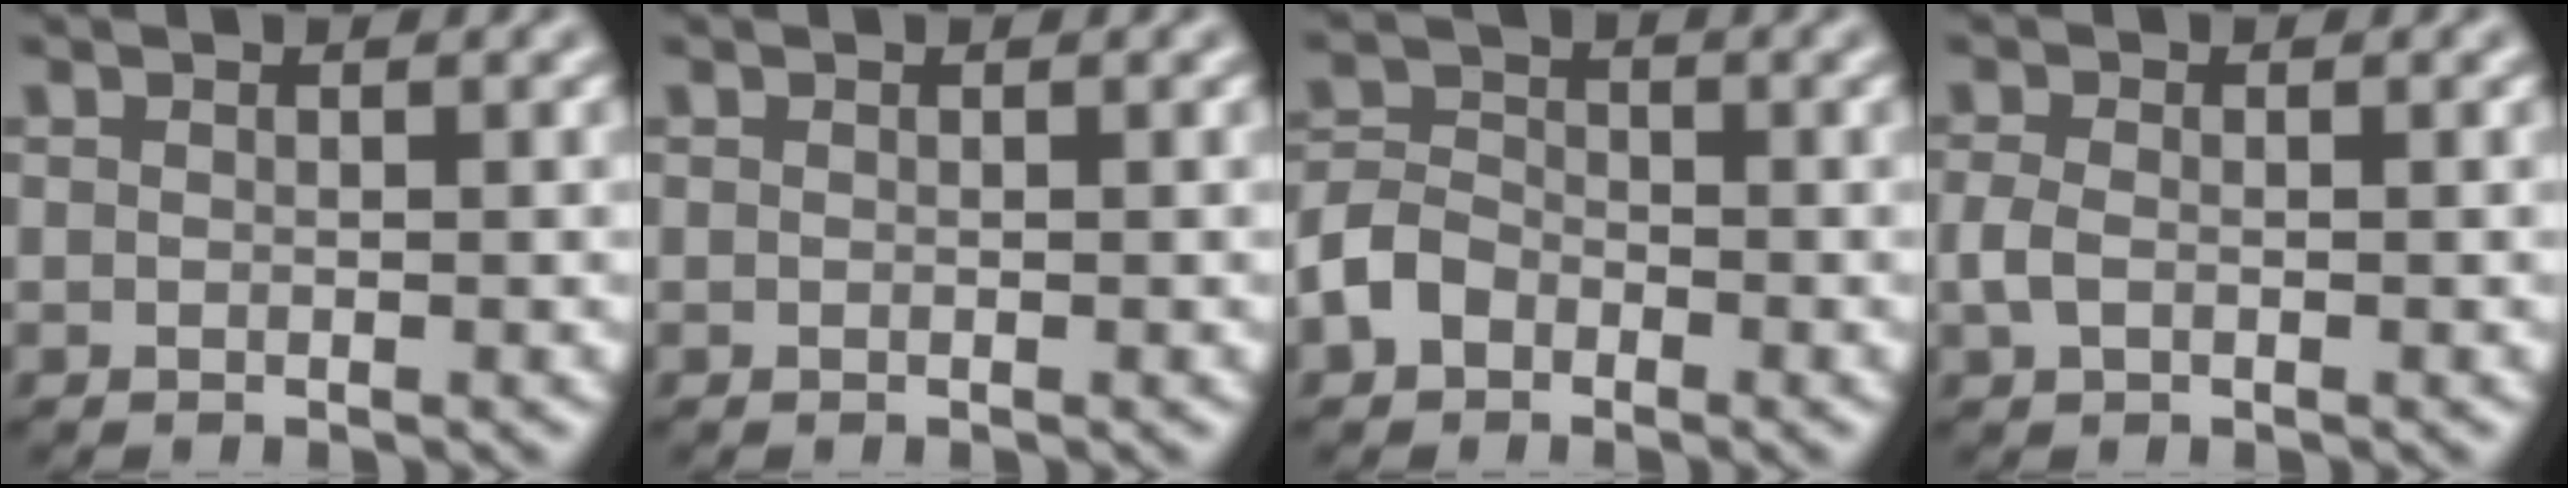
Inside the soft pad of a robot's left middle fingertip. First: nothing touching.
{"total": 0.0}
{"total": 3.1, "force": [-1.7, 2.3, 1.3], "torque": [-0.025, 0.006, -0.043]}
{"total": 1.6, "force": [-0.4, 1.0, 1.2], "torque": [-0.028, 0.001, -0.010]}